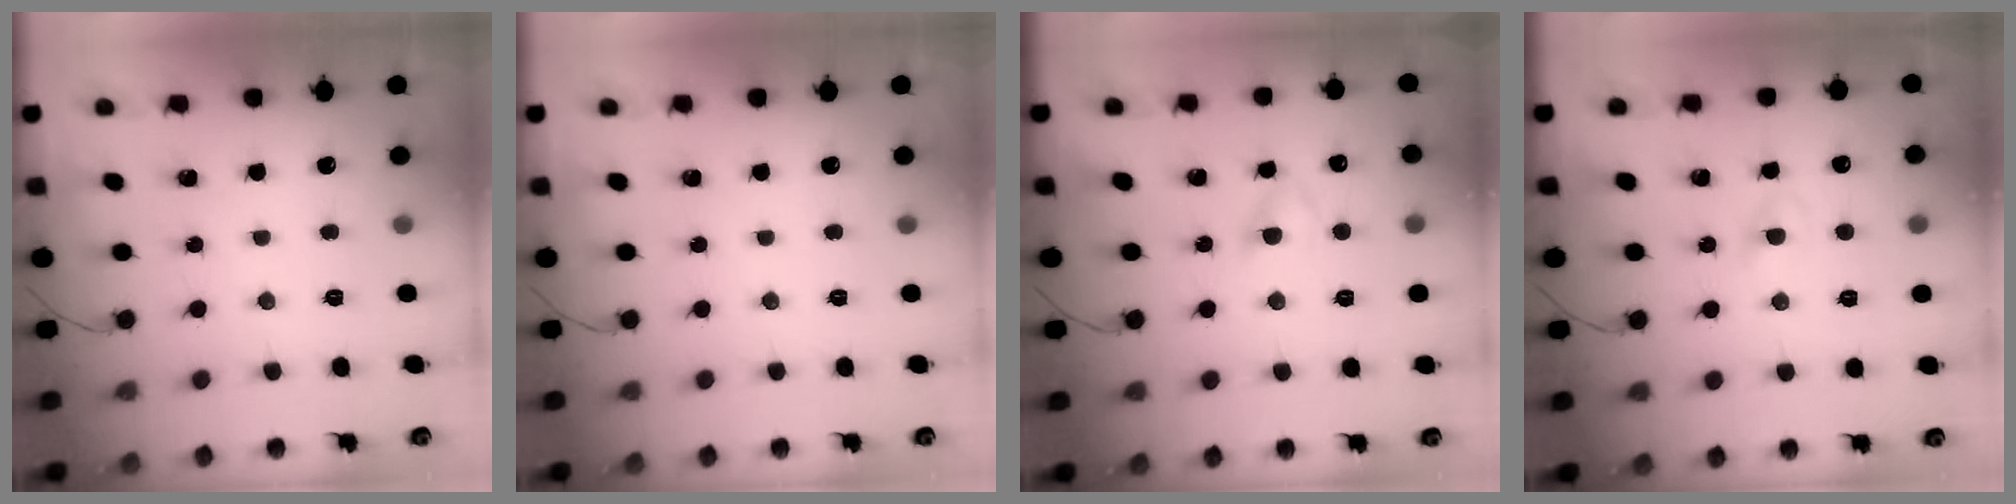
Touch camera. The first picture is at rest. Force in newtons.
{"total": 0.0}
{"total": 2.9, "press": 2.7, "slide": 1.2}
{"total": 1.3, "press": 1.0, "slide": 0.8}